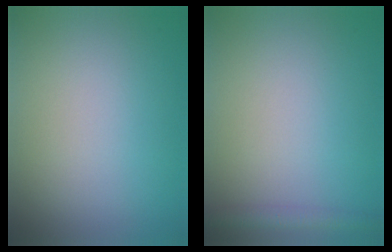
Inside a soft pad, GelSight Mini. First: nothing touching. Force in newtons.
{"total": 1.8, "press": 1.8, "slide": 0.1}